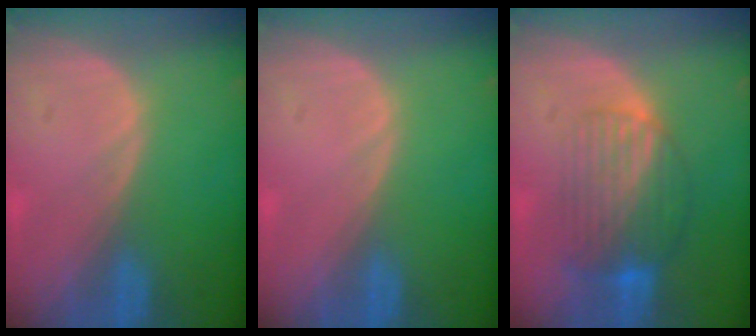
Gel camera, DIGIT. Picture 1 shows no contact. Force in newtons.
{"total": 0.0}
{"total": 8.3, "press": 7.2, "slide": 4.3}